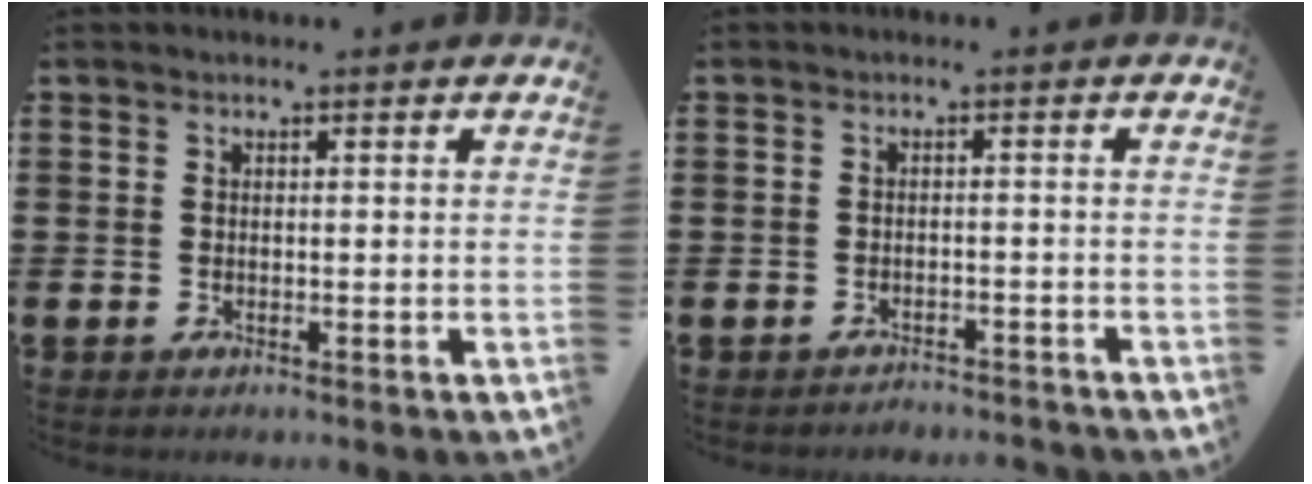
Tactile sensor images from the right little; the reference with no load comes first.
{"total": 1.4, "force": [-1.4, 0.0, -0.1], "torque": [-0.002, 0.002, -0.031]}